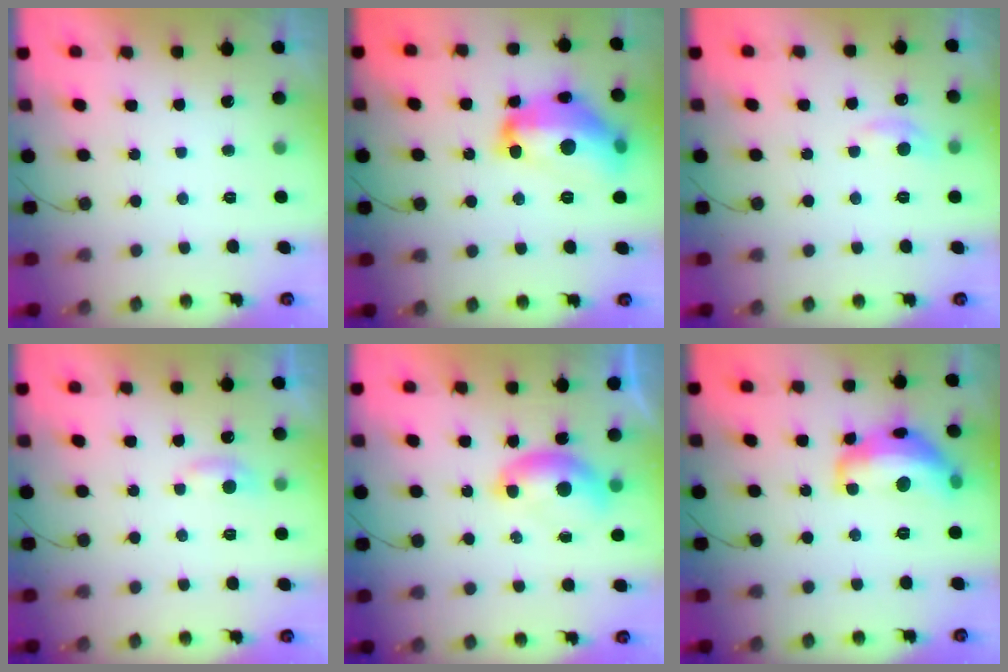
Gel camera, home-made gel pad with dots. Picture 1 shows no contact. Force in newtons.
{"total": 20.4, "press": 20.4, "slide": 1.4}
{"total": 6.6, "press": 6.6, "slide": 0.9}
{"total": 4.0, "press": 3.9, "slide": 0.5}
{"total": 8.1, "press": 8.0, "slide": 1.3}
{"total": 16.1, "press": 16.1, "slide": 0.9}